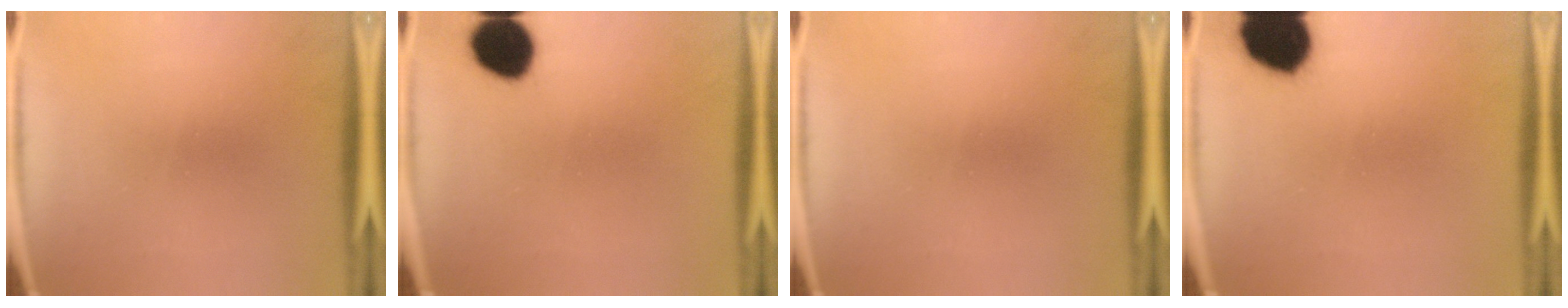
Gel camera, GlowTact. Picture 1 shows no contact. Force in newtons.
{"total": 10.3}
{"total": 0.0}
{"total": 14.9}